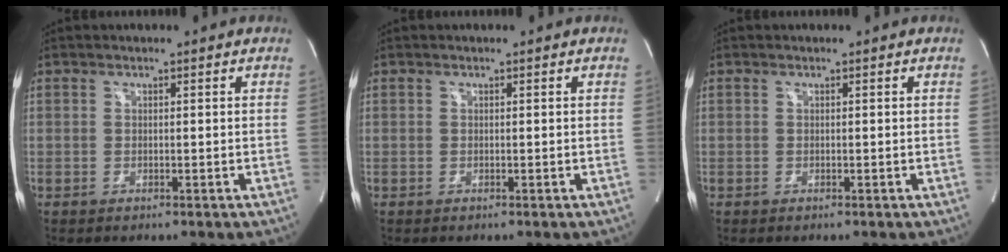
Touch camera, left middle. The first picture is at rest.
{"total": 0.0}
{"total": 0.0}